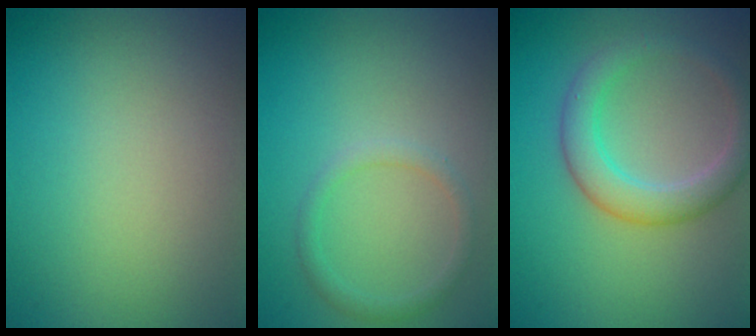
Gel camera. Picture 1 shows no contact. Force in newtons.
{"total": 1.4, "press": 1.4, "slide": 0.2}
{"total": 3.8, "press": 3.8, "slide": 0.2}